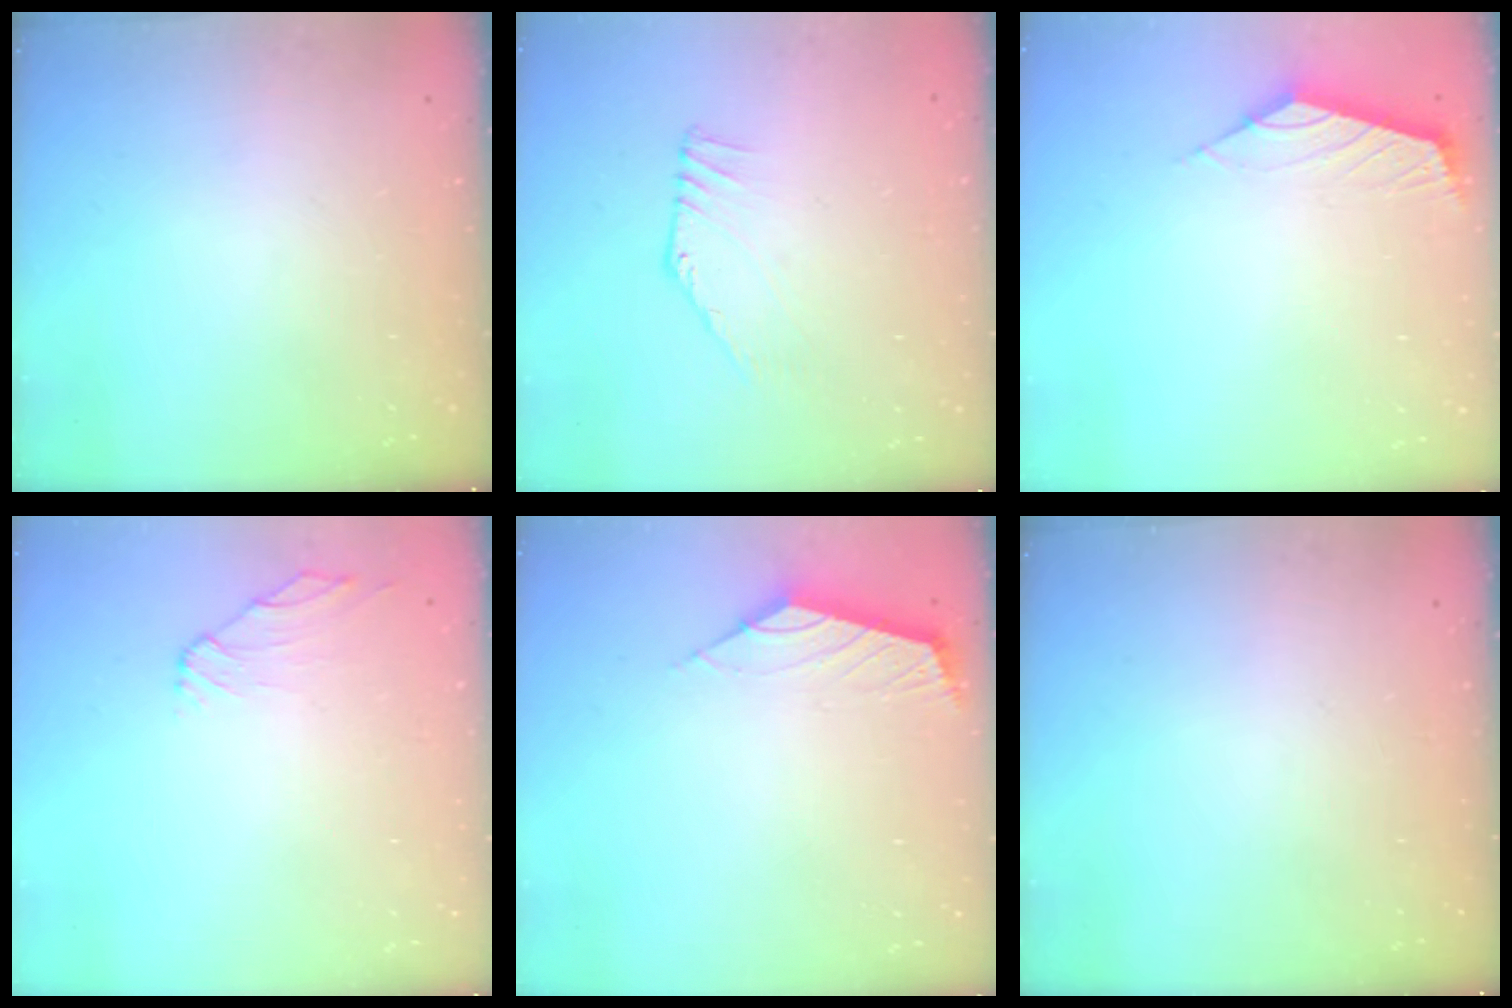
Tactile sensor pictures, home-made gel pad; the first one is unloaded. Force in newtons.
{"total": 3.5, "press": 3.5, "slide": 0.1}
{"total": 2.4, "press": 2.3, "slide": 0.6}
{"total": 0.9, "press": 0.8, "slide": 0.5}
{"total": 2.6, "press": 2.5, "slide": 0.7}
{"total": 0.0}